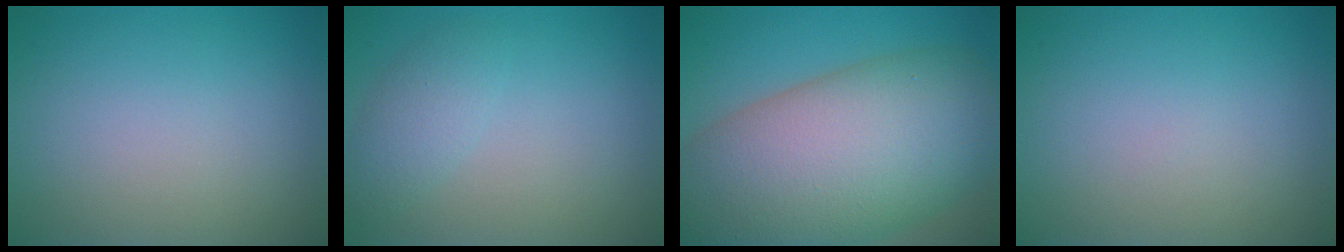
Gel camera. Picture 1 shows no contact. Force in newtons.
{"total": 2.1, "press": 2.1, "slide": 0.0}
{"total": 15.7, "press": 15.7, "slide": 0.8}
{"total": 0.0}